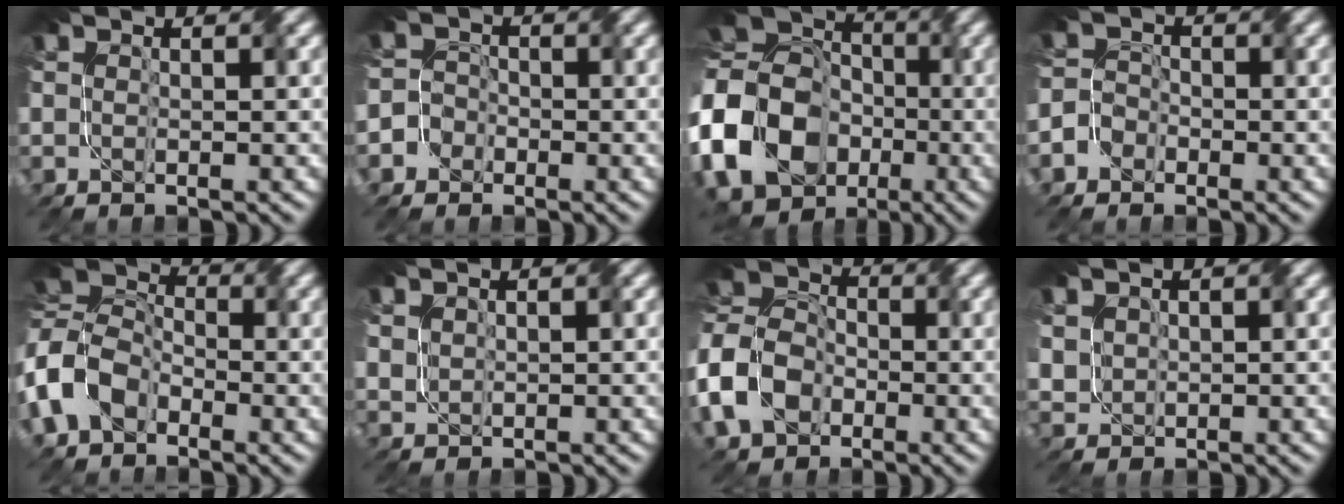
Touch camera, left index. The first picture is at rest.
{"total": 3.4, "force": [-2.2, 2.5, -0.2], "torque": [0.023, 0.006, -0.049]}
{"total": 16.7, "force": [-4.7, 13.1, 9.3], "torque": [-0.220, 0.002, -0.101]}
{"total": 3.1, "force": [-2.1, 2.2, 0.2], "torque": [0.014, 0.007, -0.045]}
{"total": 7.2, "force": [-2.8, 5.0, 4.4], "torque": [-0.099, 0.014, -0.073]}
{"total": 1.0, "force": [0.6, 0.7, 0.3], "torque": [-0.027, -0.001, 0.029]}
{"total": 7.8, "force": [-3.4, 5.5, 4.3], "torque": [-0.105, 0.008, -0.084]}
{"total": 1.6, "force": [0.5, 1.4, 0.4], "torque": [-0.036, 0.003, 0.031]}